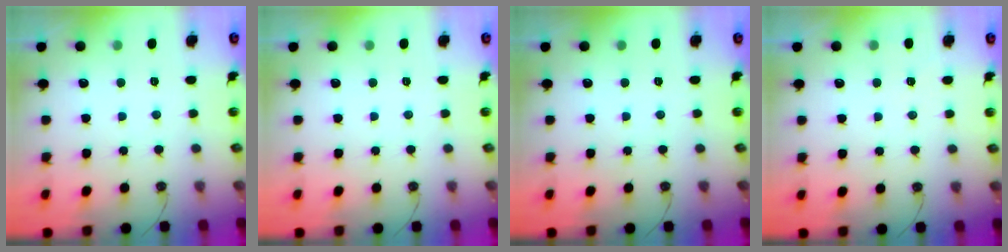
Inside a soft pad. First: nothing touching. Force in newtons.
{"total": 0.0}
{"total": 0.0}
{"total": 3.5, "press": 3.5, "slide": 0.8}